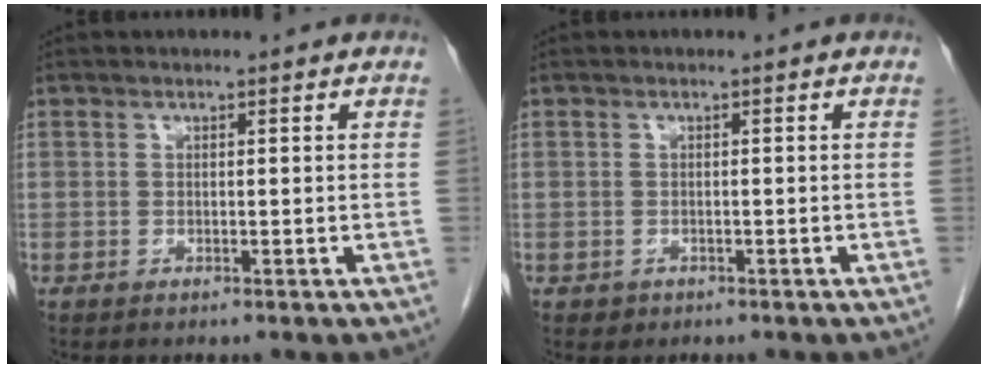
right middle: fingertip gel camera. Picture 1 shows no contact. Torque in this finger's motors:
{"motor_torque": [0.56, -0.04, -0.08, -0.01]}